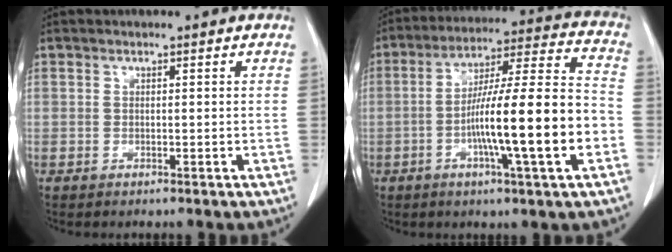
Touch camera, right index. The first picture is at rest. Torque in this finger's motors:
{"motor_torque": [2.14, 0.00, 1.05, 0.21]}